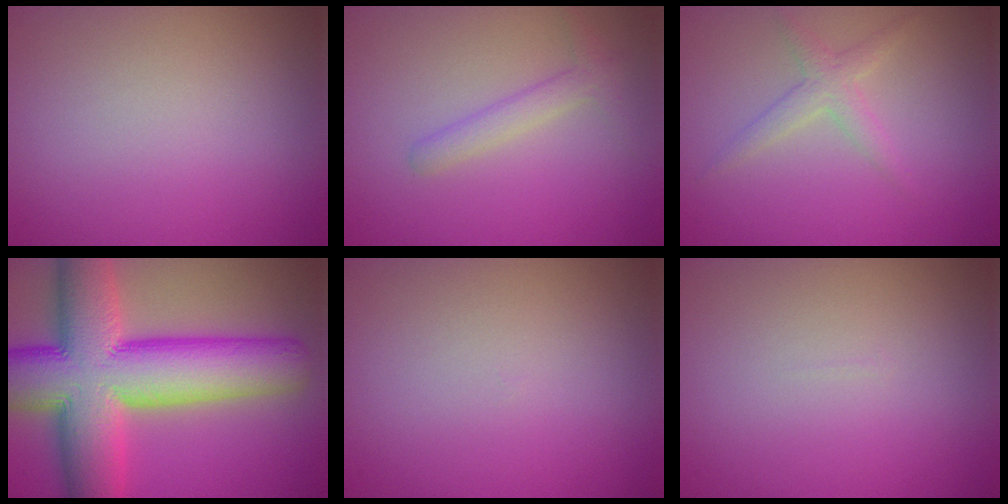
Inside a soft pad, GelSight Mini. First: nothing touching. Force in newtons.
{"total": 1.8, "press": 1.8, "slide": 0.0}
{"total": 1.9, "press": 1.9, "slide": 0.1}
{"total": 15.5, "press": 15.5, "slide": 0.4}
{"total": 0.0}
{"total": 0.0}